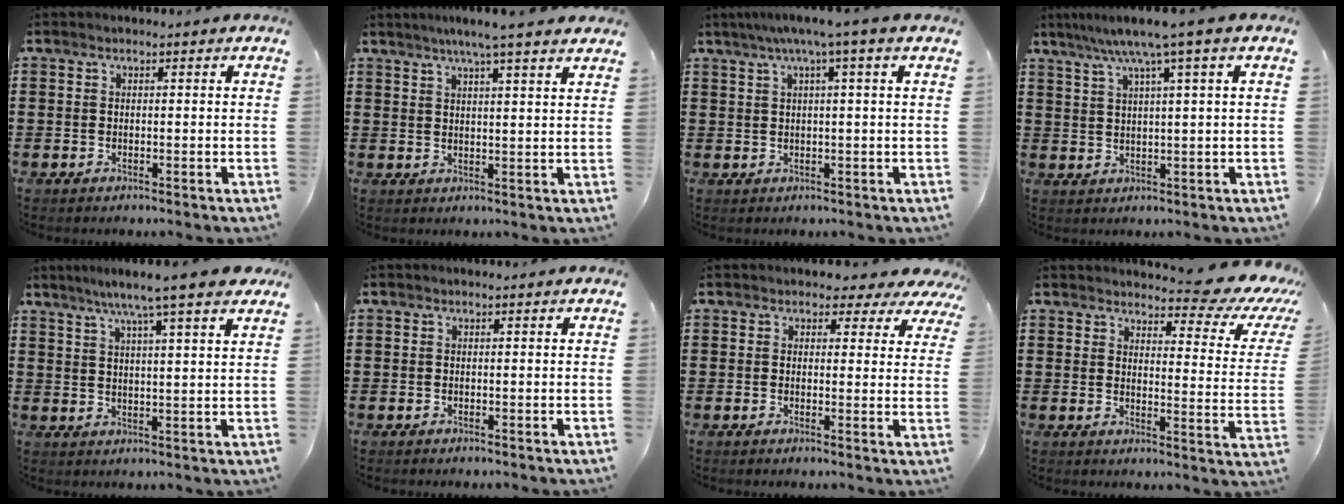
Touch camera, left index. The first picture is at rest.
{"total": 4.7, "force": [3.7, -0.6, 2.7], "torque": [-0.063, -0.008, 0.064]}
{"total": 3.5, "force": [1.5, -0.6, 3.2], "torque": [-0.062, -0.002, 0.021]}
{"total": 6.1, "force": [3.6, -0.5, 5.0], "torque": [-0.107, -0.005, 0.056]}
{"total": 7.2, "force": [5.7, -0.1, 4.4], "torque": [-0.102, -0.012, 0.097]}
{"total": 0.0}
{"total": 2.4, "force": [1.6, 1.5, 0.8], "torque": [-0.012, -0.004, 0.023]}
{"total": 5.8, "force": [5.2, 0.9, 2.6], "torque": [-0.045, -0.041, 0.083]}